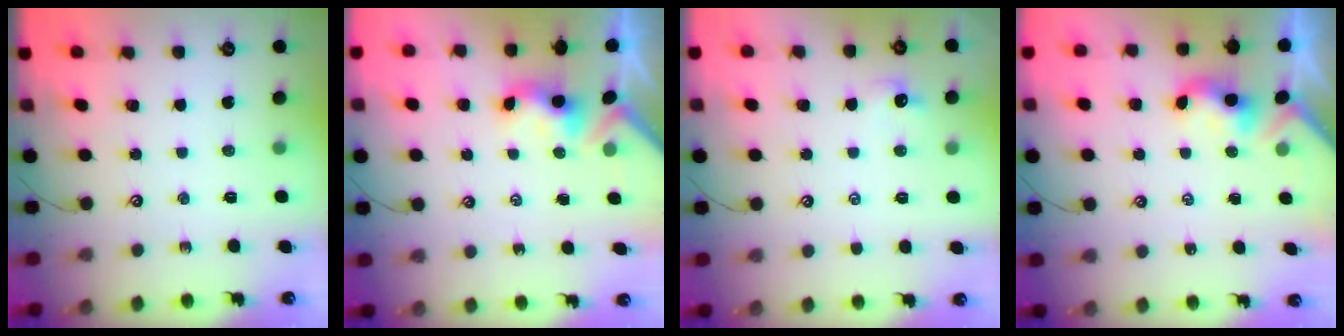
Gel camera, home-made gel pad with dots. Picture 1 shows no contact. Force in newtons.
{"total": 3.7, "press": 3.7, "slide": 0.3}
{"total": 1.3, "press": 1.1, "slide": 0.6}
{"total": 2.1, "press": 2.1, "slide": 0.2}